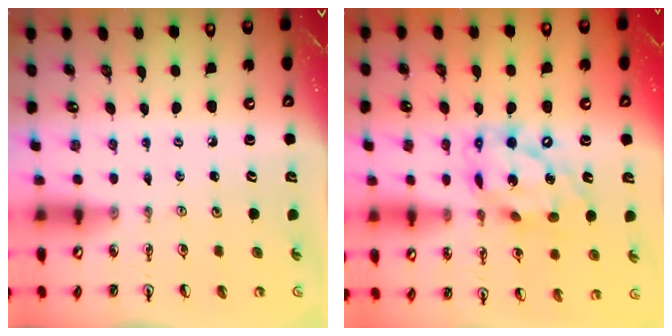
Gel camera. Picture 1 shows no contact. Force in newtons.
{"total": 15.6, "press": 15.6, "slide": 1.2}